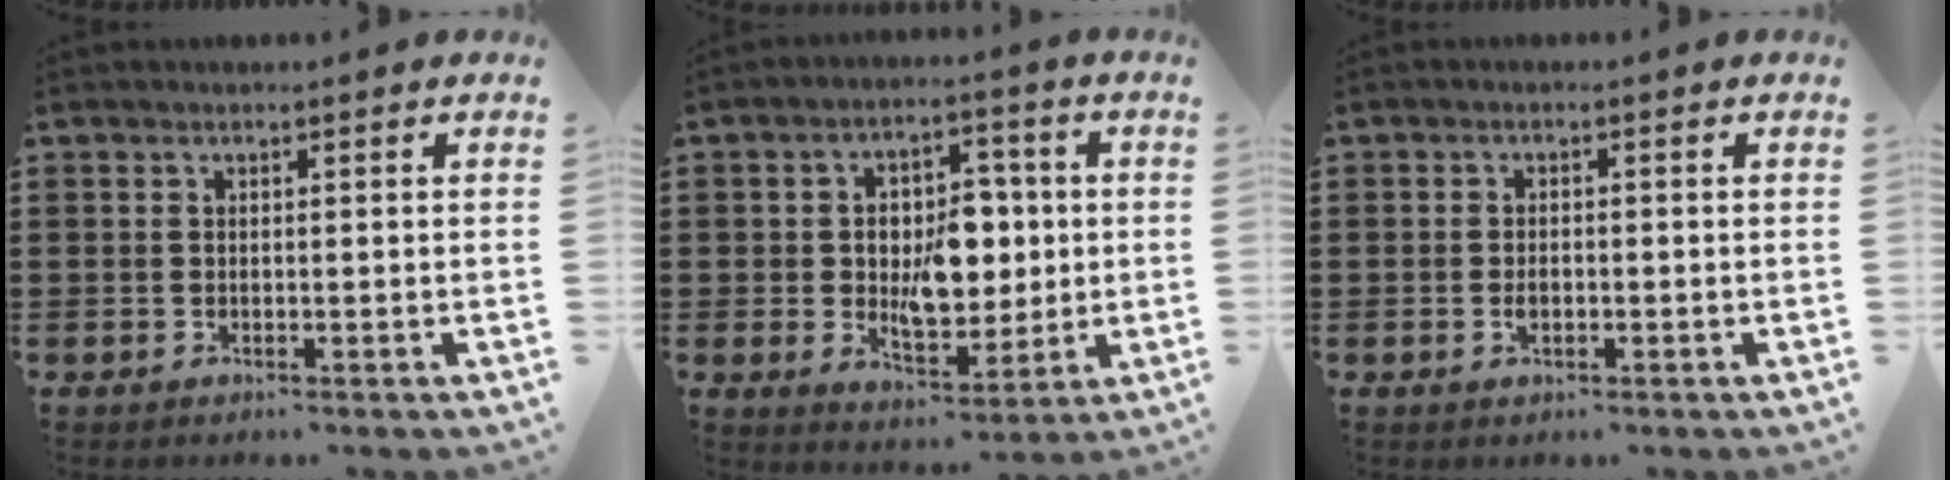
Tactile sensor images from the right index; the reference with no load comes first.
{"total": 8.5, "force": [0.3, 5.6, 6.4], "torque": [-0.104, 0.011, 0.003]}
{"total": 1.6, "force": [-0.4, 0.9, 1.3], "torque": [-0.025, 0.002, -0.008]}